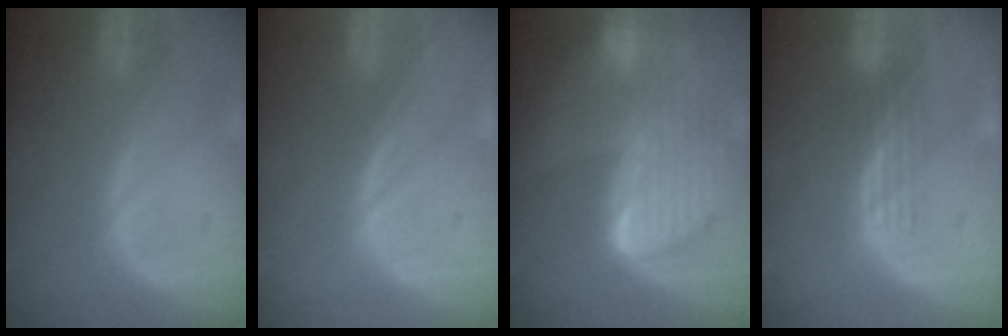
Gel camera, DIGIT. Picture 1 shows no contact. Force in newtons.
{"total": 0.0}
{"total": 9.9, "press": 8.5, "slide": 5.1}
{"total": 3.0, "press": 2.7, "slide": 1.3}